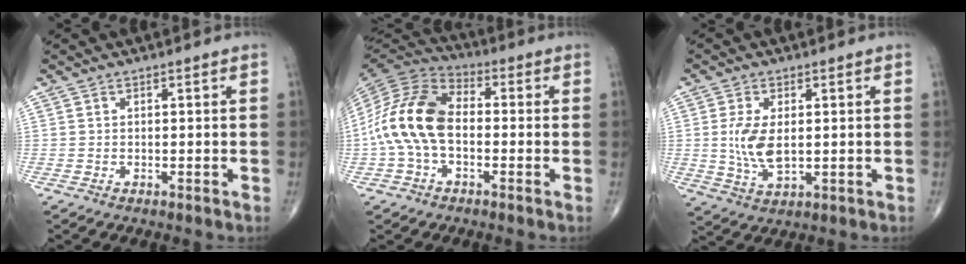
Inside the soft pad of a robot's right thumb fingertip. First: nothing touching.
{"total": 14.7, "force": [-1.4, 9.1, 11.5], "torque": [-0.231, 0.036, -0.037]}
{"total": 7.5, "force": [0.5, 3.9, 6.4], "torque": [-0.133, -0.010, 0.016]}